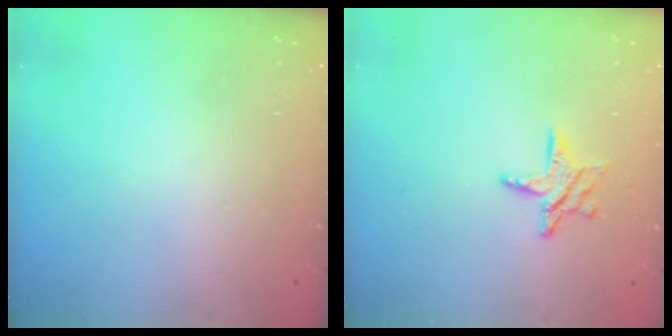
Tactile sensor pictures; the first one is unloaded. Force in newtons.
{"total": 7.4, "press": 7.4, "slide": 0.4}